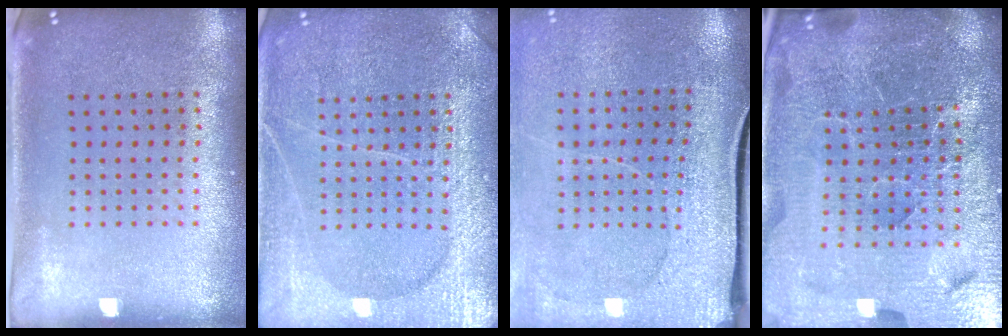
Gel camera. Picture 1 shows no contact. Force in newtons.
{"total": 3.7, "press": 3.7, "slide": 0.3}
{"total": 3.3, "press": 2.9, "slide": 1.5}
{"total": 6.9, "press": 6.0, "slide": 3.4}